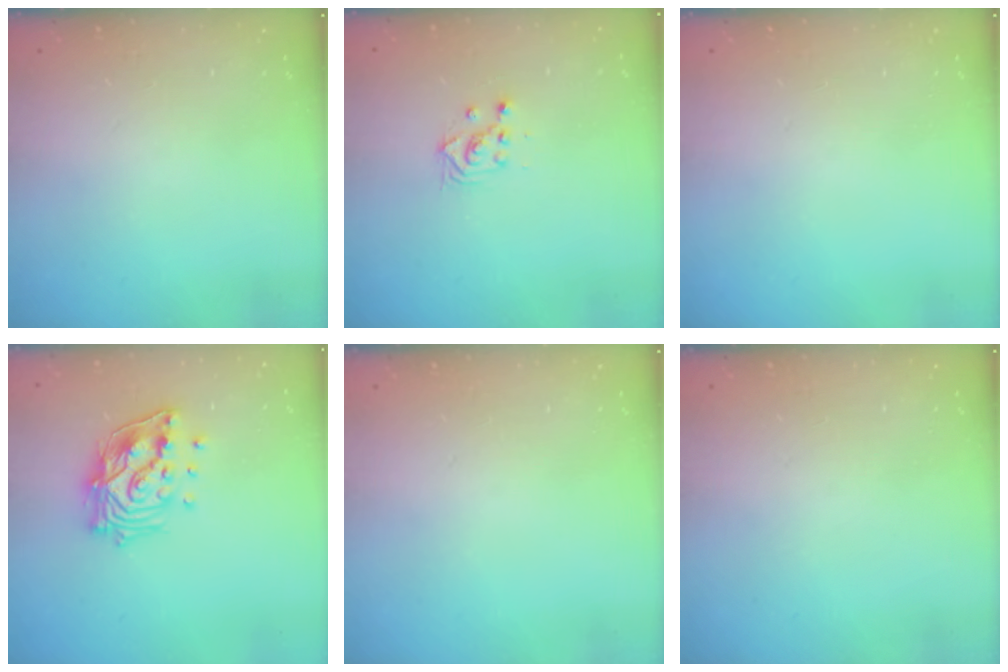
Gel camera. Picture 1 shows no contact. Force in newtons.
{"total": 2.3, "press": 2.3, "slide": 0.1}
{"total": 0.0}
{"total": 16.0, "press": 15.9, "slide": 2.0}
{"total": 0.0}
{"total": 0.0}